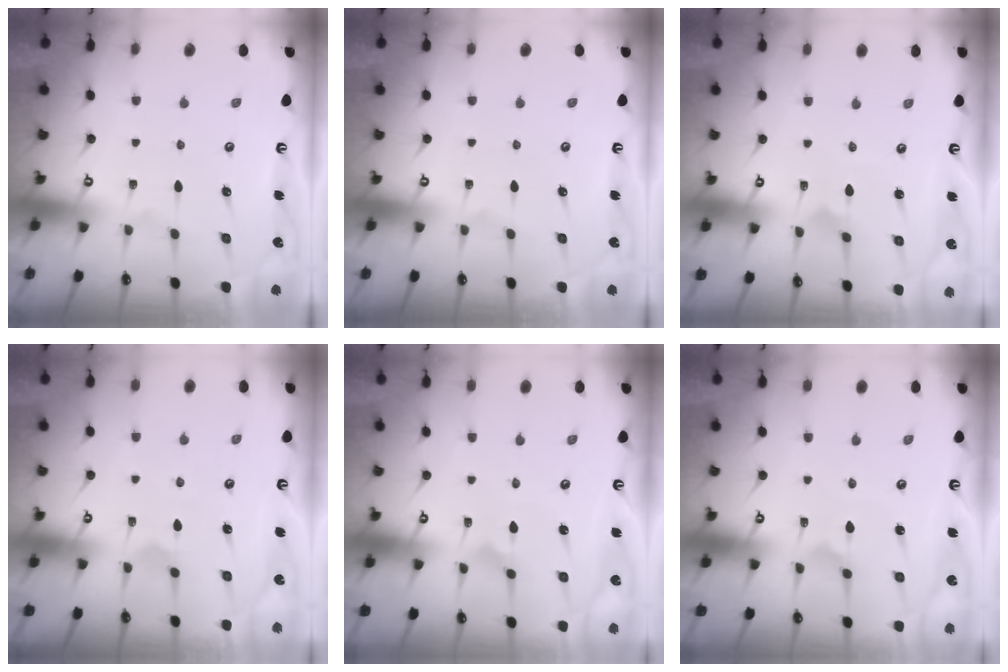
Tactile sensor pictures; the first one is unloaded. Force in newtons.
{"total": 0.0}
{"total": 1.9, "press": 1.9, "slide": 0.1}
{"total": 2.5, "press": 2.5, "slide": 0.5}
{"total": 2.2, "press": 2.2, "slide": 0.1}
{"total": 2.3, "press": 2.3, "slide": 0.2}